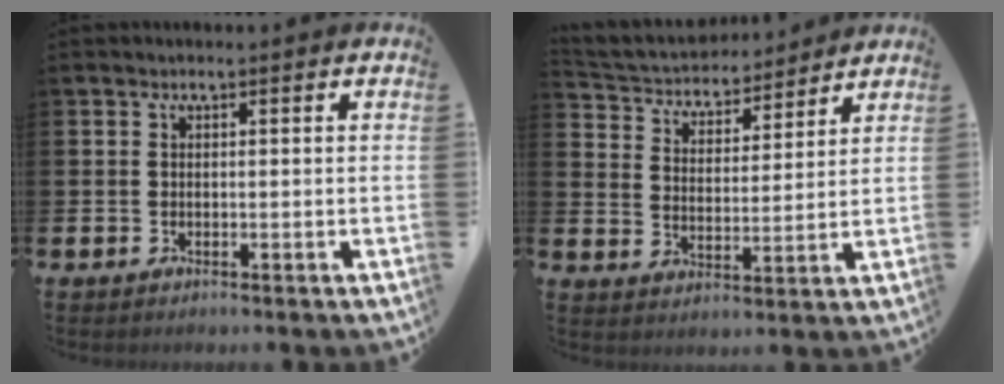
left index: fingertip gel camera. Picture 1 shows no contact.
{"total": 4.7, "force": [4.3, 1.9, 0.2], "torque": [-0.030, -0.036, 0.069]}